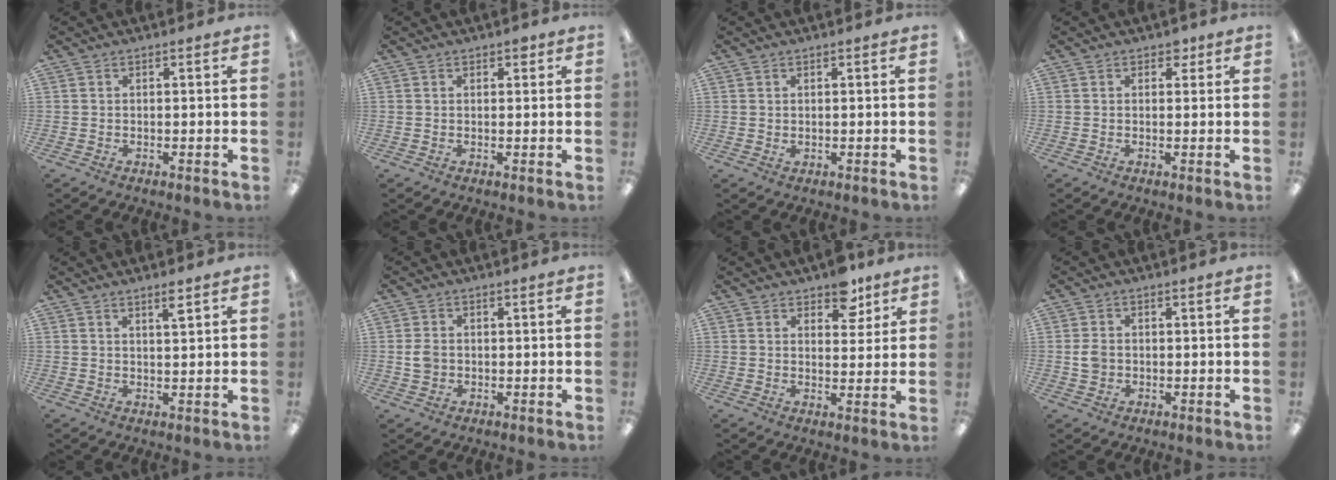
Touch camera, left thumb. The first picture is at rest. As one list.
[{"total": 1.5, "force": [1.0, 0.9, 0.7], "torque": [-0.007, -0.001, 0.015]}, {"total": 0.7, "force": [0.4, 0.3, 0.5], "torque": [-0.010, 0.001, 0.007]}, {"total": 2.2, "force": [1.3, 1.4, 1.0], "torque": [-0.005, -0.003, 0.020]}, {"total": 3.2, "force": [2.3, 0.3, 2.2], "torque": [-0.033, -0.007, 0.036]}, {"total": 2.8, "force": [-0.1, 2.3, 1.6], "torque": [-0.031, 0.005, -0.002]}, {"total": 6.9, "force": [5.4, 3.4, 2.6], "torque": [-0.018, -0.029, 0.091]}, {"total": 2.8, "force": [-0.2, 2.3, 1.5], "torque": [-0.029, 0.005, -0.004]}]